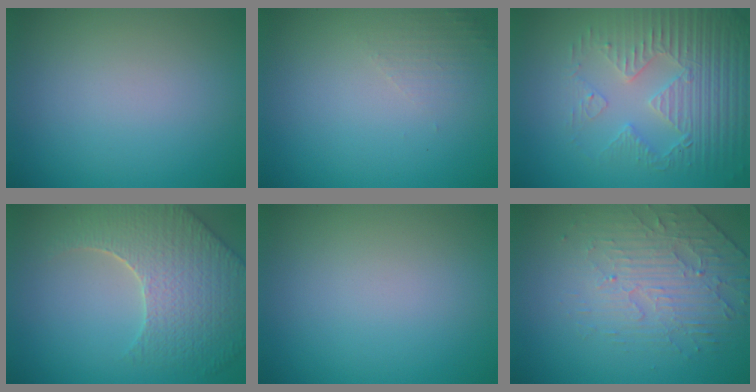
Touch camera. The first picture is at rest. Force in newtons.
{"total": 1.3, "press": 1.2, "slide": 0.4}
{"total": 4.4, "press": 4.3, "slide": 0.7}
{"total": 7.2, "press": 5.6, "slide": 4.6}
{"total": 0.0}
{"total": 4.5, "press": 3.3, "slide": 3.1}